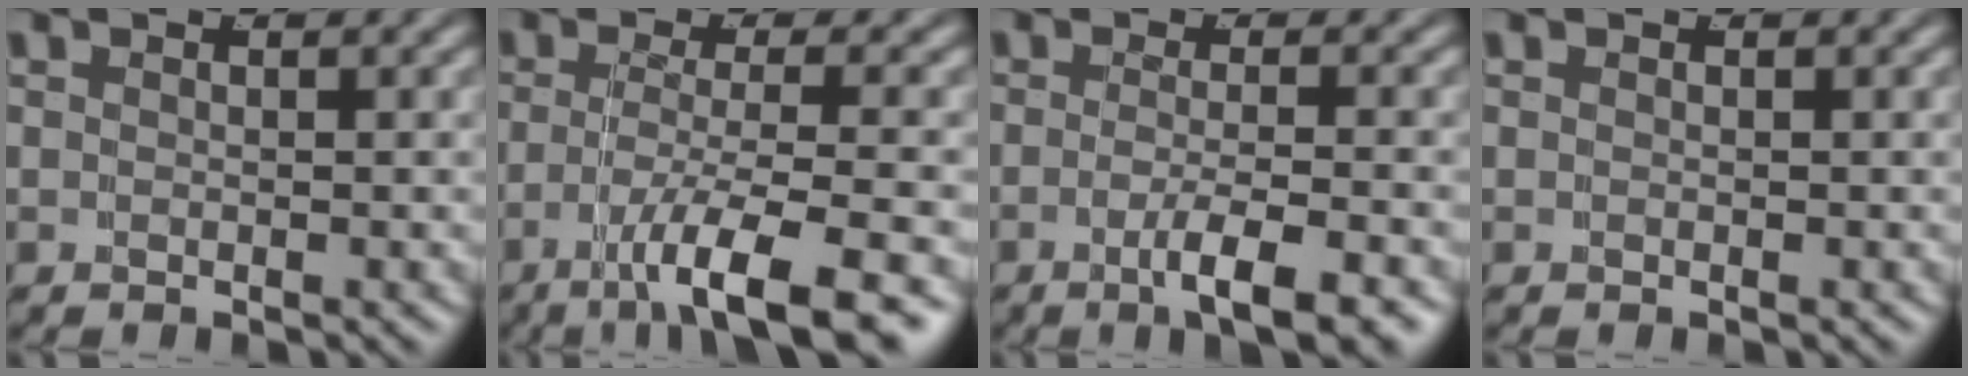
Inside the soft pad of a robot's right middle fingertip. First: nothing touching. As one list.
[{"total": 8.5, "force": [-5.5, 1.6, 6.3], "torque": [-0.096, -0.025, -0.067]}, {"total": 4.7, "force": [-2.6, 0.5, 3.9], "torque": [-0.063, -0.018, -0.035]}, {"total": 0.0}]